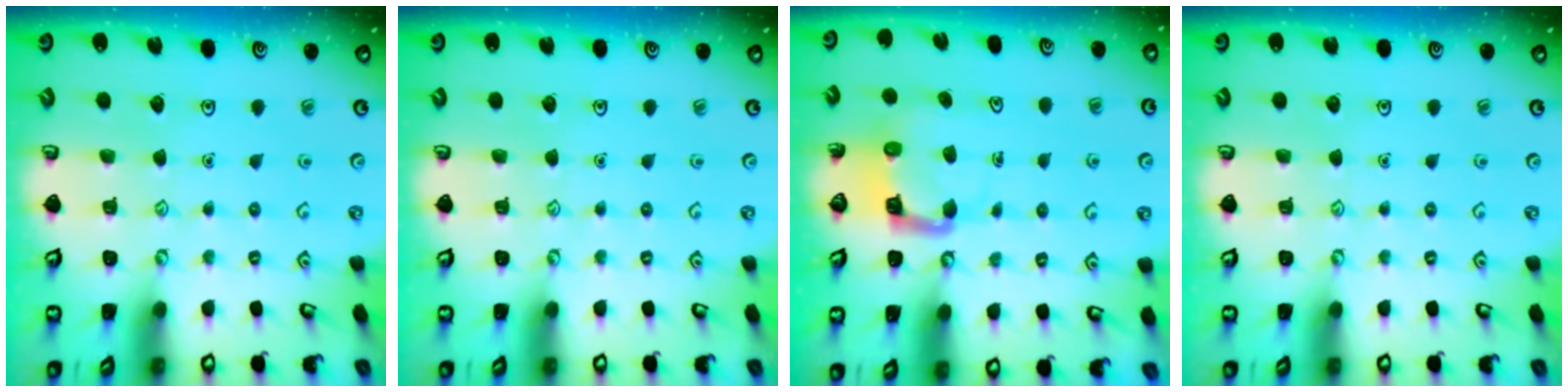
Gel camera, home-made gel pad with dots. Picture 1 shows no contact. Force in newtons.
{"total": 0.0}
{"total": 4.8, "press": 4.8, "slide": 0.5}
{"total": 0.0}